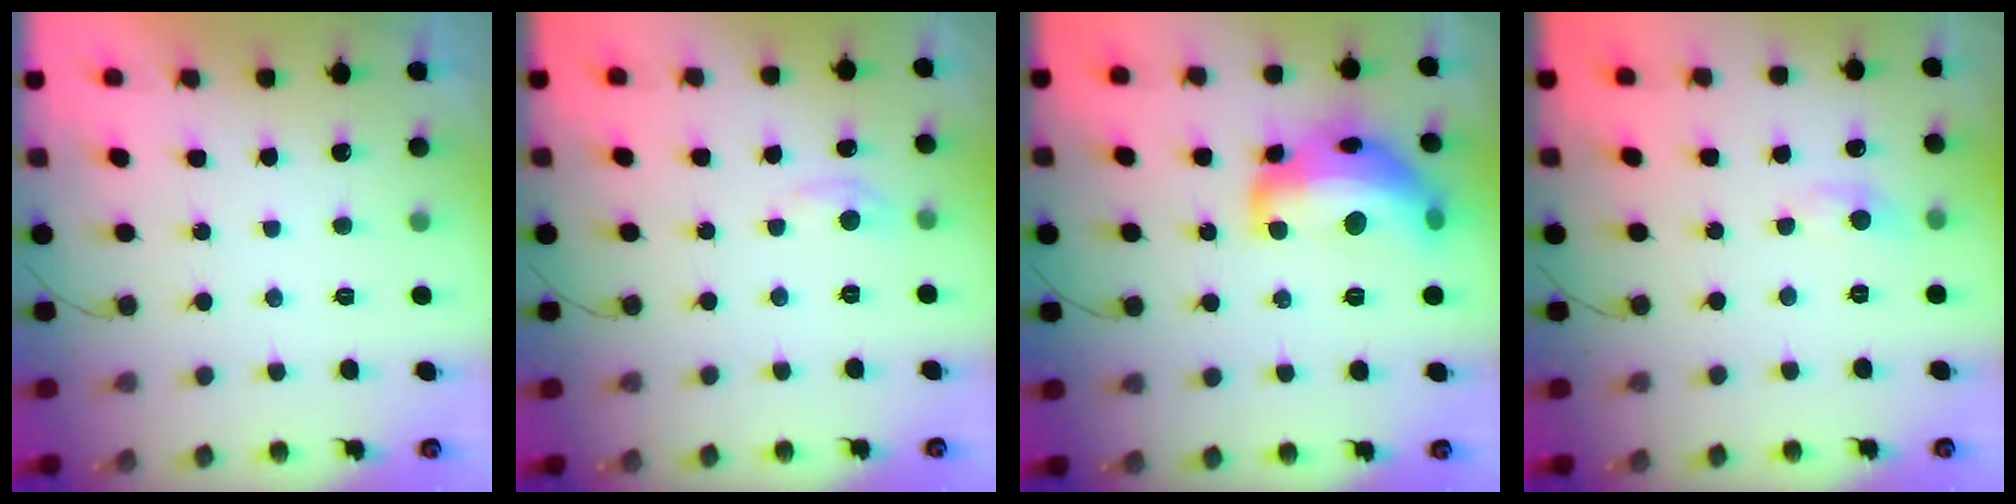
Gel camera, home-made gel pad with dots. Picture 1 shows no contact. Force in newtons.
{"total": 3.5, "press": 3.5, "slide": 0.5}
{"total": 19.8, "press": 19.8, "slide": 0.8}
{"total": 3.4, "press": 3.4, "slide": 0.4}